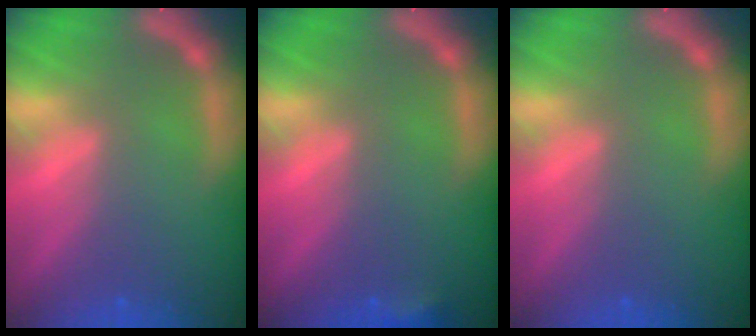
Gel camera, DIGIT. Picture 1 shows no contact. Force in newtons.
{"total": 1.4}
{"total": 0.0}